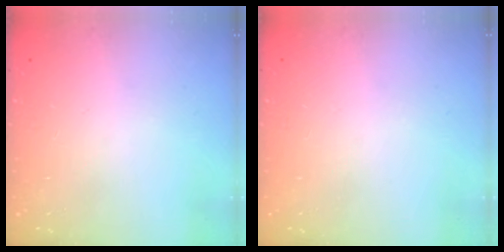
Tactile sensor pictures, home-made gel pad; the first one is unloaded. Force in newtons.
{"total": 0.0}